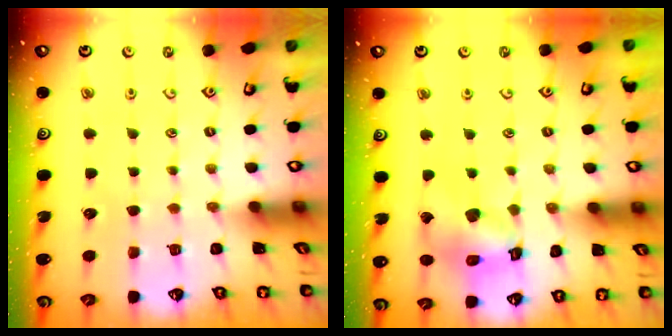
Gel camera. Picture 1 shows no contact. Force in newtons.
{"total": 14.1, "press": 14.0, "slide": 1.6}